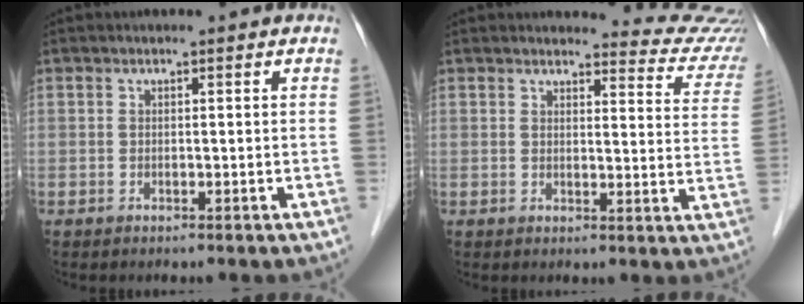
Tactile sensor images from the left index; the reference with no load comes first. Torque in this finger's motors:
{"motor_torque": [0.94, -1.20, 0.03, -0.03]}